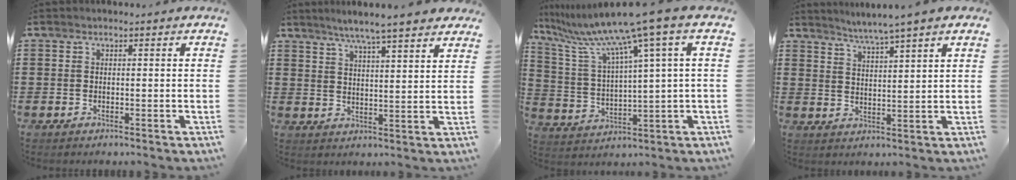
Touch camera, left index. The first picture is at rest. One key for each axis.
{"total": 5.3, "fx": 4.6, "fy": -0.4, "fz": 2.4, "tx": -0.063, "ty": -0.020, "tz": 0.079}
{"total": 10.4, "fx": 7.0, "fy": -0.7, "fz": 7.6, "tx": -0.184, "ty": -0.049, "tz": 0.104}
{"total": 3.3, "fx": 2.9, "fy": -1.2, "fz": 1.0, "tx": -0.028, "ty": -0.019, "tz": 0.047}